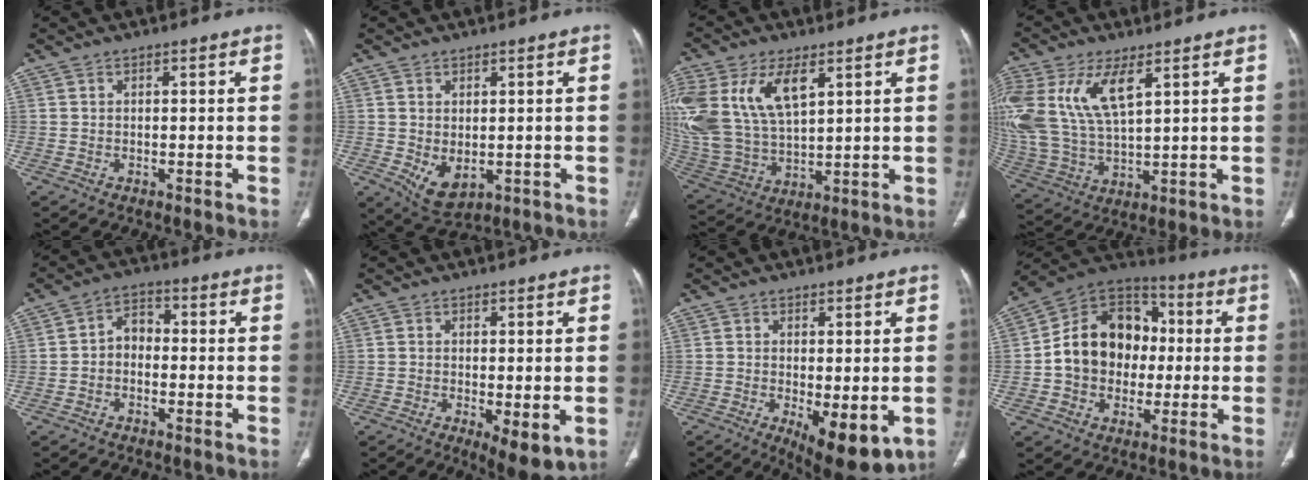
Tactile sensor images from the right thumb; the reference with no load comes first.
{"total": 5.7, "force": [-0.8, 3.5, 4.4], "torque": [-0.068, -0.010, 0.007]}
{"total": 22.0, "force": [8.3, 12.3, 16.2], "torque": [-0.371, -0.008, 0.167]}
{"total": 18.5, "force": [6.9, 8.8, 14.8], "torque": [-0.343, -0.012, 0.142]}
{"total": 4.6, "force": [-0.9, 3.5, 2.9], "torque": [-0.035, 0.021, -0.029]}
{"total": 6.6, "force": [-1.7, 2.3, 6.0], "torque": [-0.091, -0.021, -0.020]}
{"total": 10.0, "force": [-2.7, 3.8, 8.8], "torque": [-0.121, -0.023, -0.029]}
{"total": 17.3, "force": [-0.2, 13.8, 10.5], "torque": [-0.132, 0.034, -0.008]}